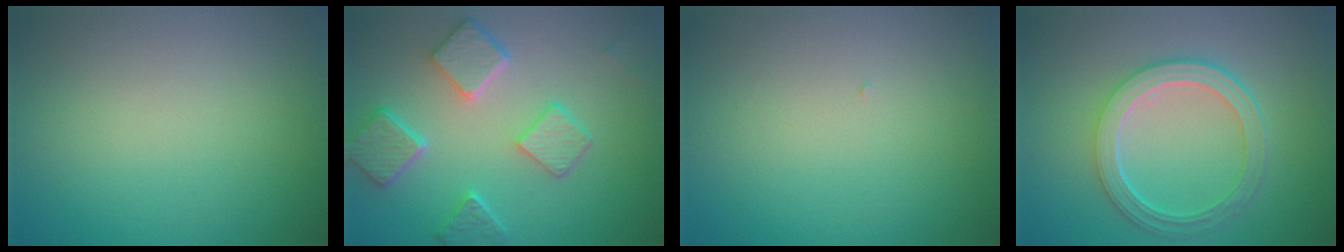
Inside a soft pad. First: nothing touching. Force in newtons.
{"total": 5.7, "press": 4.5, "slide": 3.5}
{"total": 0.0}
{"total": 5.2, "press": 4.0, "slide": 3.3}